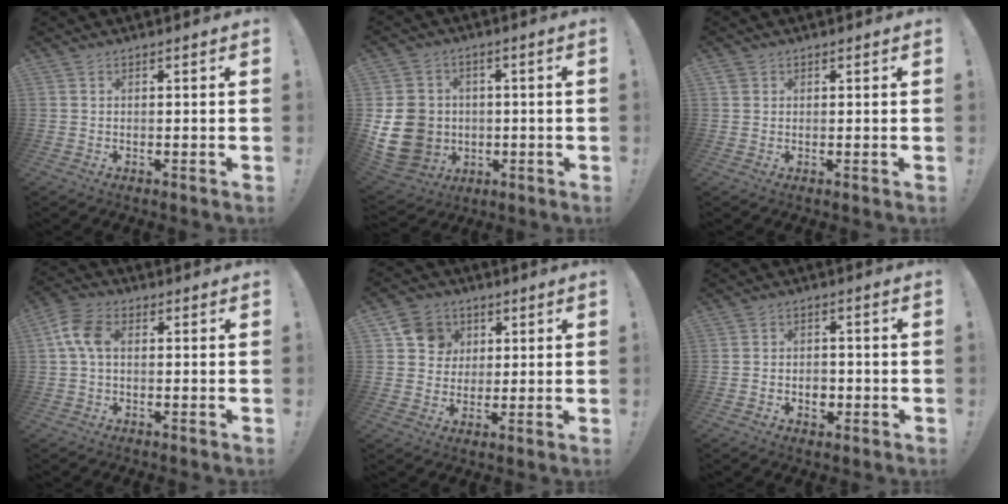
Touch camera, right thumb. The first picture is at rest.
{"total": 15.4, "force": [-1.8, 13.4, 7.4], "torque": [-0.147, 0.017, -0.022]}
{"total": 1.5, "force": [0.9, 1.2, 0.4], "torque": [-0.006, 0.000, 0.017]}
{"total": 7.6, "force": [0.9, 5.0, 5.6], "torque": [-0.117, 0.016, 0.020]}
{"total": 9.9, "force": [3.4, 8.9, 2.6], "torque": [-0.029, -0.013, 0.071]}
{"total": 4.6, "force": [-1.6, 3.8, 2.1], "torque": [-0.017, 0.006, -0.030]}